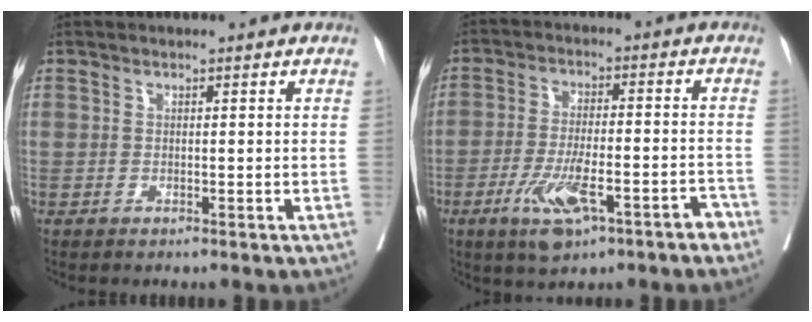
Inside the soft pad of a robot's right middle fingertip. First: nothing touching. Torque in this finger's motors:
{"motor_torque": [1.09, -1.05, 0.22, 0.14]}